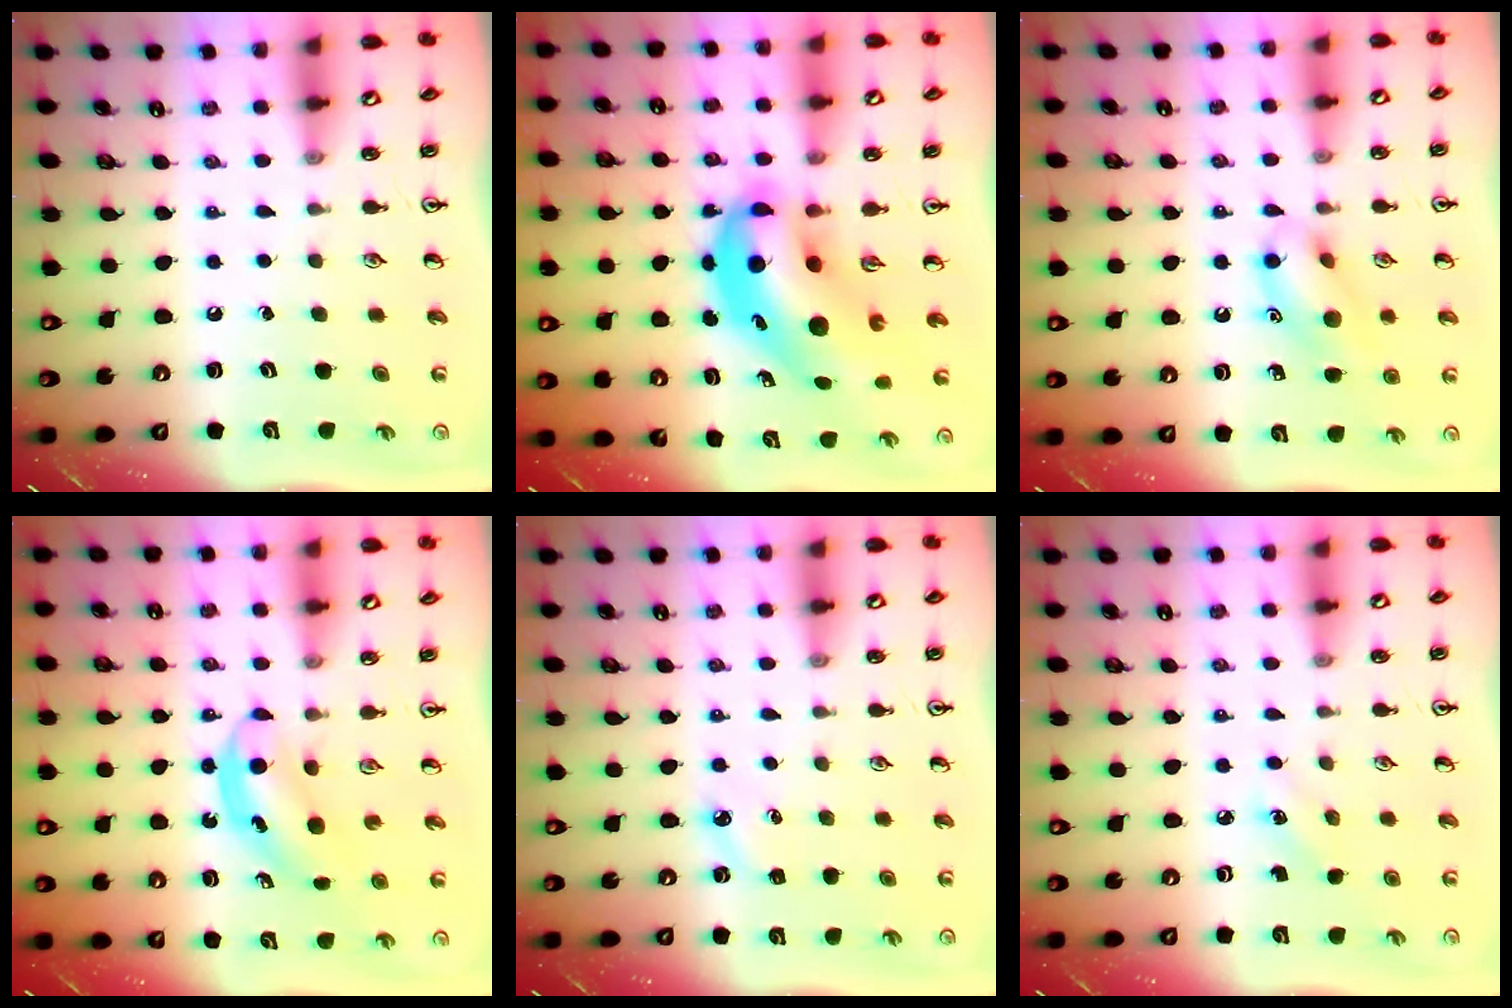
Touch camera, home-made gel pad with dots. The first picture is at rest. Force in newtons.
{"total": 11.4, "press": 10.9, "slide": 3.2}
{"total": 11.9, "press": 11.7, "slide": 2.1}
{"total": 5.0, "press": 5.0, "slide": 0.6}
{"total": 3.1, "press": 3.0, "slide": 0.9}
{"total": 2.3, "press": 2.2, "slide": 0.8}